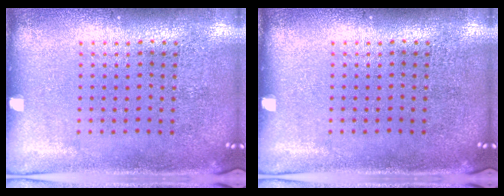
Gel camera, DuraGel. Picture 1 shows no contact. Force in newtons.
{"total": 0.0}